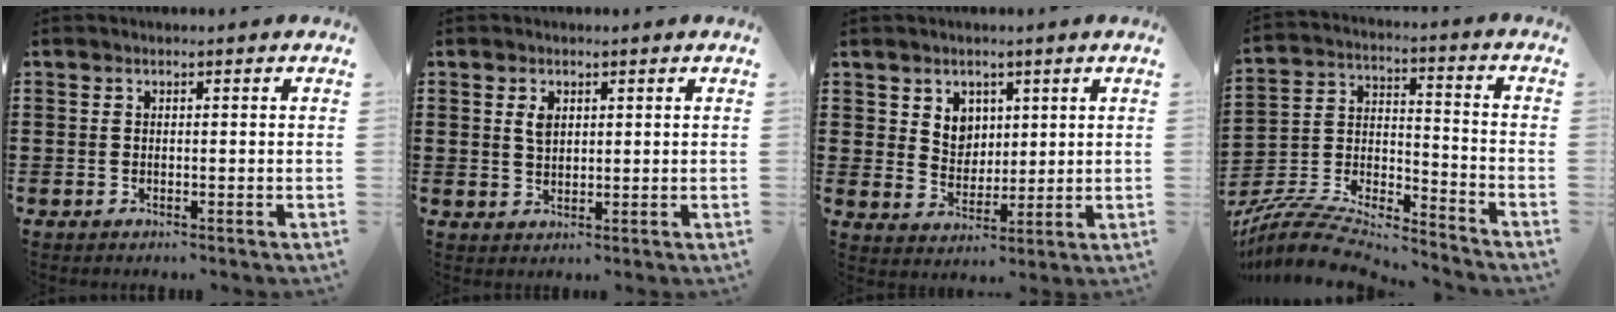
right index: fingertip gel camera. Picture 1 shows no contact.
{"total": 2.2, "force": [0.9, 1.2, 1.6], "torque": [-0.036, 0.004, 0.017]}
{"total": 4.4, "force": [2.5, 3.6, 0.7], "torque": [-0.025, 0.005, 0.044]}
{"total": 7.5, "force": [-7.0, 1.5, 2.3], "torque": [-0.060, -0.004, -0.142]}